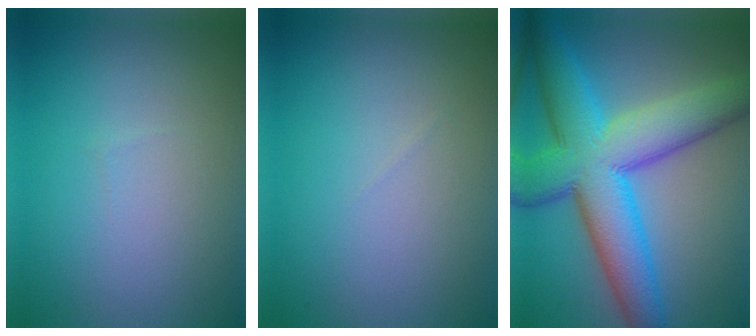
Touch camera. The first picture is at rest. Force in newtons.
{"total": 0.0}
{"total": 11.9, "press": 11.9, "slide": 0.2}